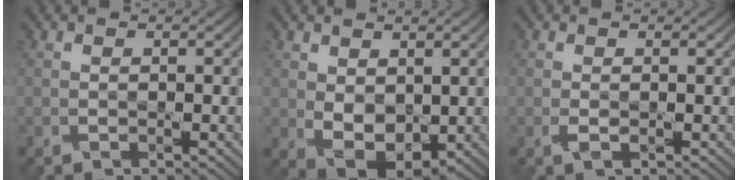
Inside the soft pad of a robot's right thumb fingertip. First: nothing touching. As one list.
[{"total": 5.6, "force": [0.8, 3.7, 4.2], "torque": [-0.088, -0.011, 0.019]}, {"total": 1.4, "force": [-0.3, 0.6, 1.2], "torque": [-0.030, -0.002, -0.006]}]